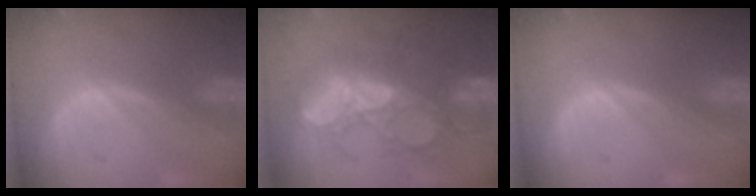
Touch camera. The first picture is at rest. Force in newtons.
{"total": 9.5, "press": 9.0, "slide": 3.1}
{"total": 0.0}